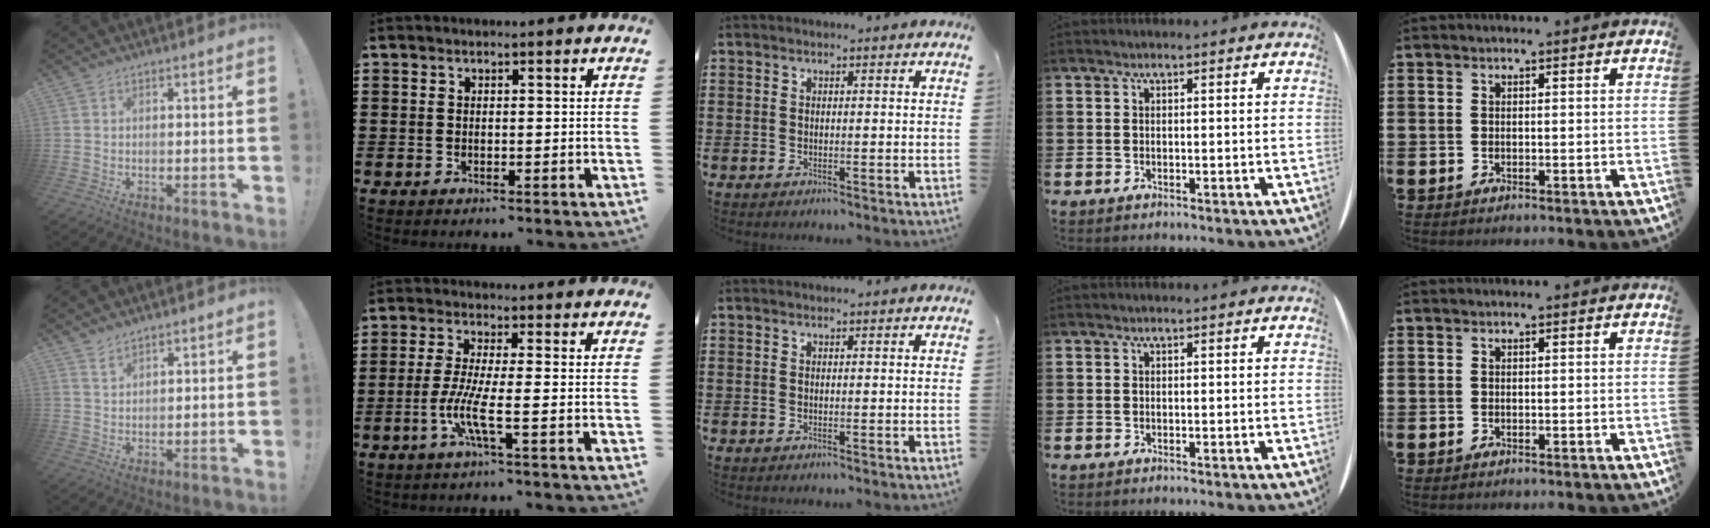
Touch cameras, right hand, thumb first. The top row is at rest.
{"thumb": {"total": 2.7, "force": [2.5, 0.5, 0.8], "torque": [-0.012, -0.022, 0.046]}, "index": {"total": 6.1, "force": [-1.8, 0.2, 5.8], "torque": [-0.135, -0.020, -0.044]}}